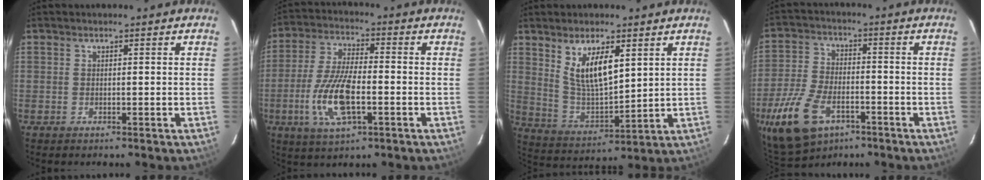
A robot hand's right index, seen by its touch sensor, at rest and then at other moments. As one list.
[{"total": 12.6, "force": [-3.8, 4.5, 11.1], "torque": [-0.235, -0.006, -0.073]}, {"total": 10.5, "force": [4.8, 4.0, 8.4], "torque": [-0.155, -0.007, 0.109]}, {"total": 15.4, "force": [-8.1, 8.5, 10.0], "torque": [-0.232, -0.022, -0.147]}]